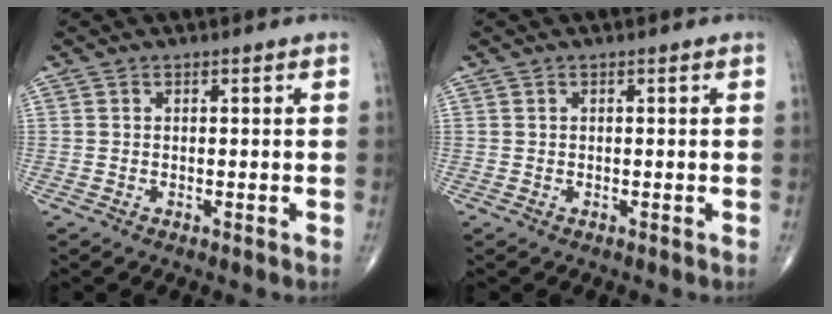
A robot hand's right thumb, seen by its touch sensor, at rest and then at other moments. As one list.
[{"total": 0.0}]